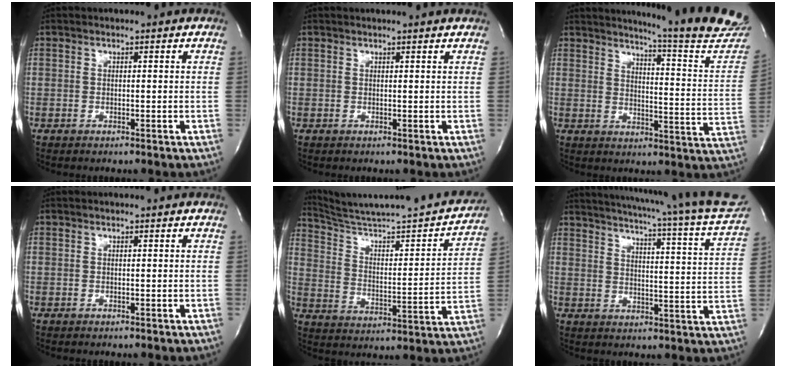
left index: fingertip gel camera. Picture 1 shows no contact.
{"total": 2.6, "force": [2.4, -0.4, 0.7], "torque": [-0.015, 0.006, 0.026]}
{"total": 20.5, "force": [19.2, -0.9, 7.0], "torque": [-0.101, -0.124, 0.220]}
{"total": 0.6, "force": [0.5, 0.0, 0.1], "torque": [-0.006, 0.000, 0.006]}
{"total": 24.9, "force": [22.8, 0.9, 10.0], "torque": [-0.153, -0.047, 0.322]}
{"total": 24.1, "force": [21.3, -0.5, 11.2], "torque": [-0.171, -0.067, 0.256]}